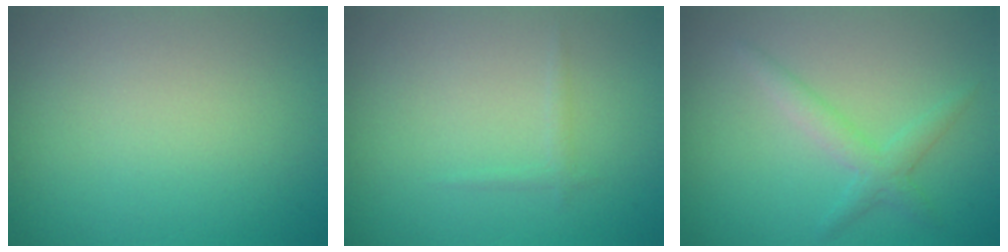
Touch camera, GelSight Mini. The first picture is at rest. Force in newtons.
{"total": 0.6, "press": 0.6, "slide": 0.0}
{"total": 2.1, "press": 2.1, "slide": 0.1}